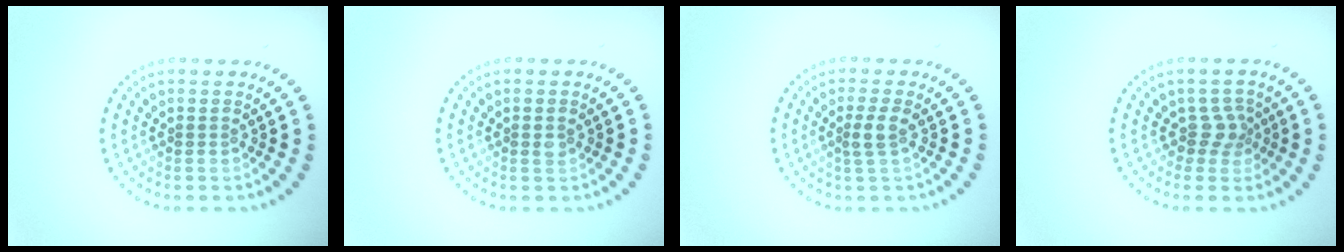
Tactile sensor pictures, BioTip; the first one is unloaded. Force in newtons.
{"total": 0.5, "press": 0.4, "slide": 0.3}
{"total": 1.8, "press": 1.4, "slide": 1.0}
{"total": 1.9, "press": 1.4, "slide": 1.3}